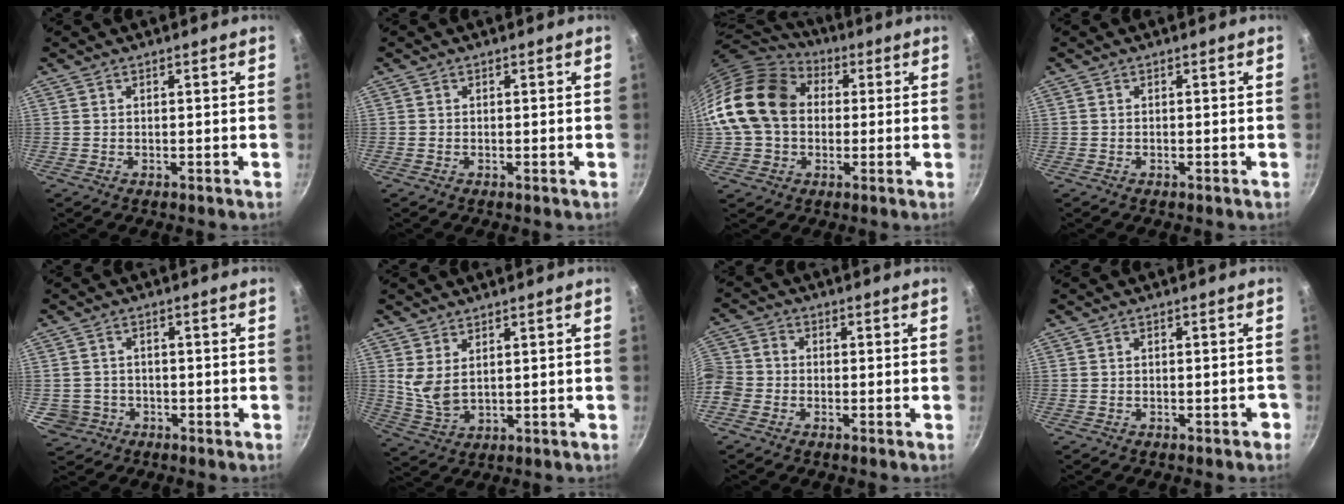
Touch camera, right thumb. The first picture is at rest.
{"total": 0.0}
{"total": 18.8, "force": [2.1, 14.6, 11.8], "torque": [-0.208, 0.037, 0.027]}
{"total": 0.0}
{"total": 4.7, "force": [-1.3, 4.4, 1.0], "torque": [0.000, 0.019, -0.012]}
{"total": 5.5, "force": [2.3, 2.9, 4.2], "torque": [-0.077, -0.026, 0.054]}
{"total": 9.1, "force": [-2.8, 7.5, 4.4], "torque": [-0.100, 0.030, -0.074]}
{"total": 1.7, "force": [-1.0, 0.8, 1.1], "torque": [-0.006, 0.019, -0.006]}